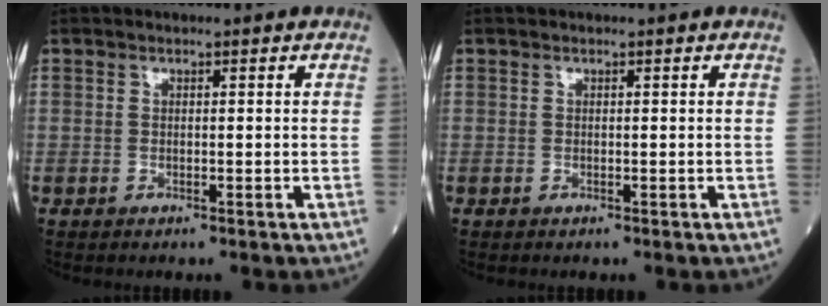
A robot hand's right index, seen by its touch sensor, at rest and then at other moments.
{"total": 0.0}